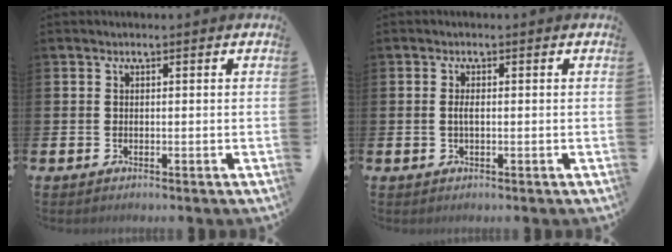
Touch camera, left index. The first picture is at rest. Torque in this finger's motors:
{"motor_torque": [0.50, -0.04, 0.04, 0.07]}